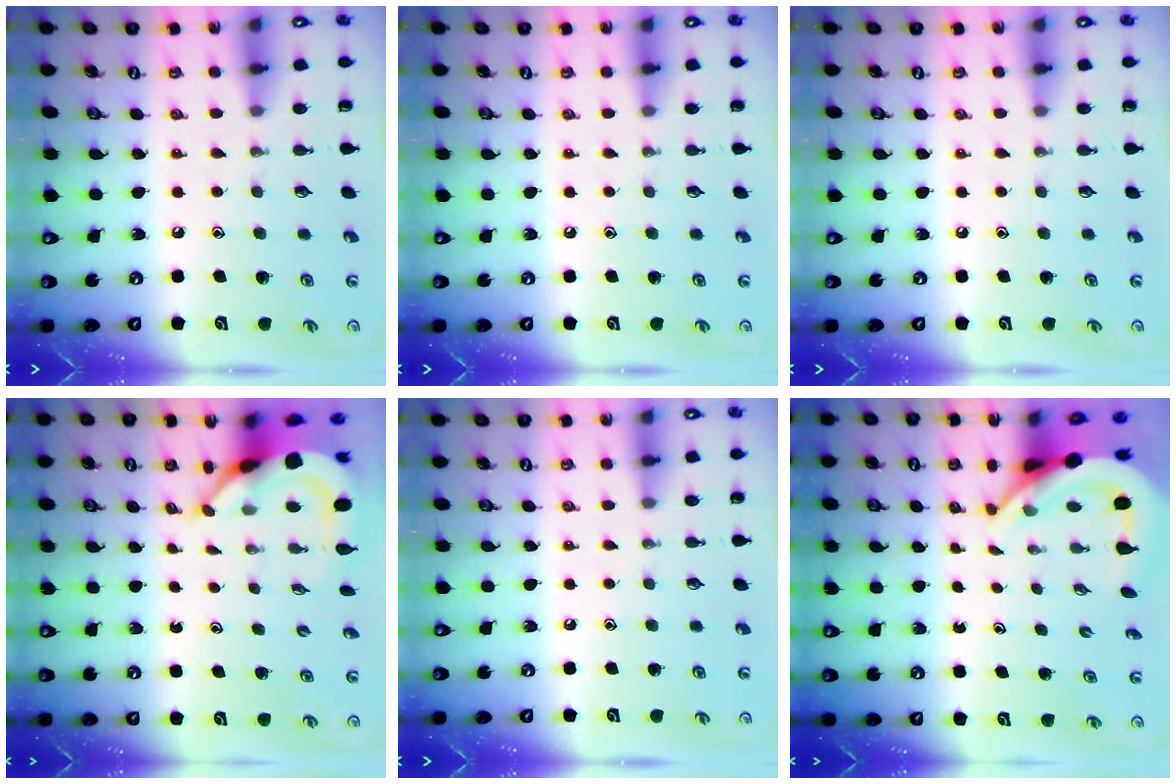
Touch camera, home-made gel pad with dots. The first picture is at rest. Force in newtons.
{"total": 0.0}
{"total": 0.0}
{"total": 5.5, "press": 5.4, "slide": 0.8}
{"total": 0.0}
{"total": 7.0, "press": 6.9, "slide": 1.1}